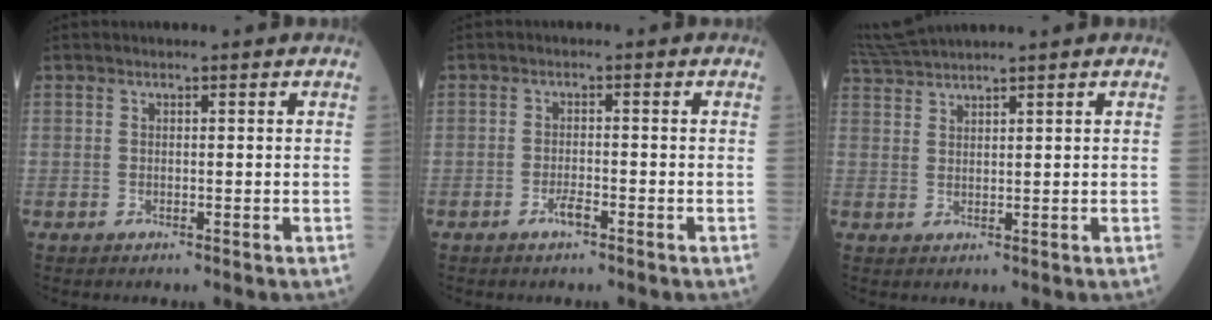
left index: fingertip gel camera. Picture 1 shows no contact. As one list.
[{"total": 1.9, "force": [-1.4, 0.3, 1.3], "torque": [-0.027, -0.005, -0.028]}, {"total": 4.8, "force": [4.5, -1.1, 1.5], "torque": [-0.044, 0.017, 0.095]}]